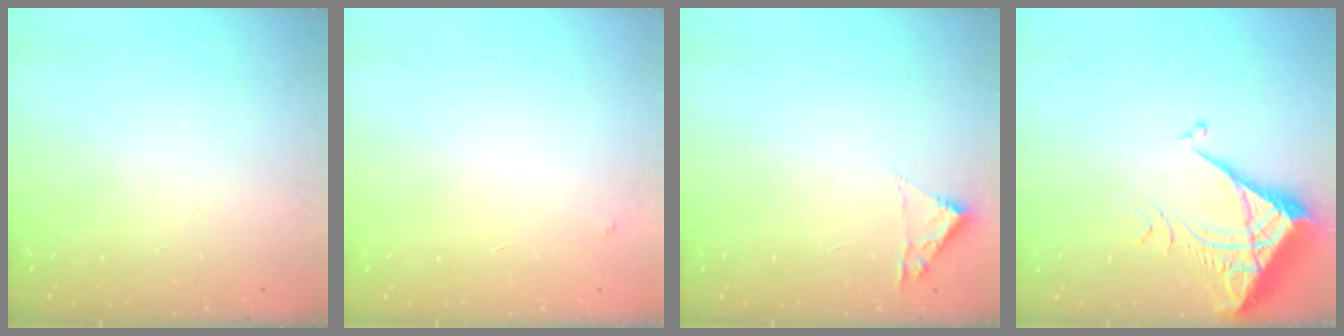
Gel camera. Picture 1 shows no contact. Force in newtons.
{"total": 3.8, "press": 3.8, "slide": 0.2}
{"total": 1.8, "press": 1.8, "slide": 0.2}
{"total": 5.4, "press": 5.4, "slide": 0.7}